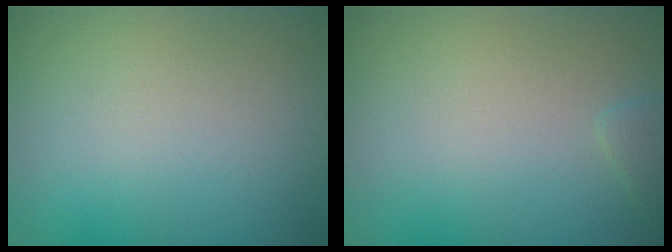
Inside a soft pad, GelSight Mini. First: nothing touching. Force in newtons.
{"total": 0.9, "press": 0.9, "slide": 0.1}